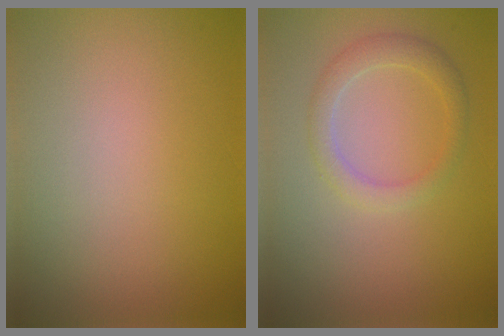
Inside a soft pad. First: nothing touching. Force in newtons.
{"total": 2.3, "press": 2.3, "slide": 0.1}